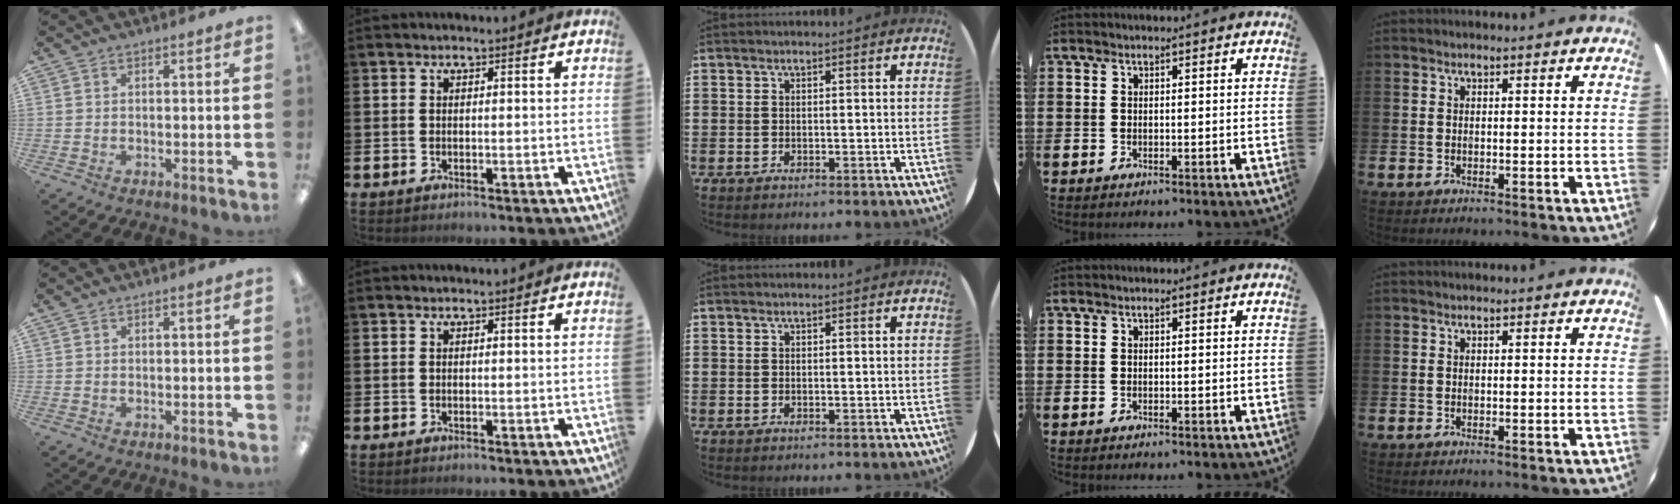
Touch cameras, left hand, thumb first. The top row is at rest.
{}